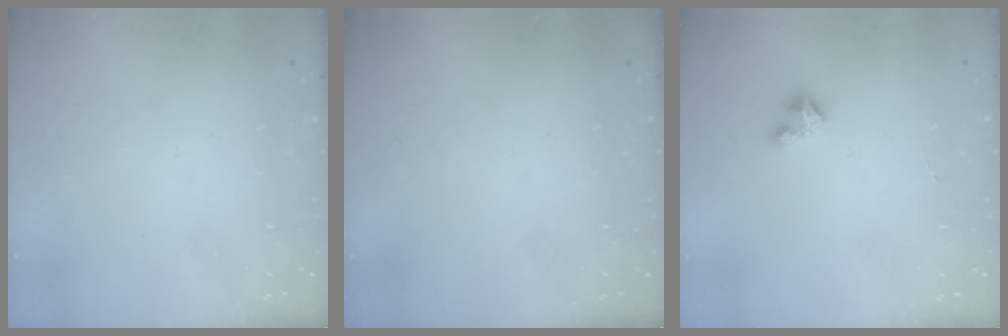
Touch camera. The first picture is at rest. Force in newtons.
{"total": 0.0}
{"total": 1.5, "press": 1.5, "slide": 0.2}